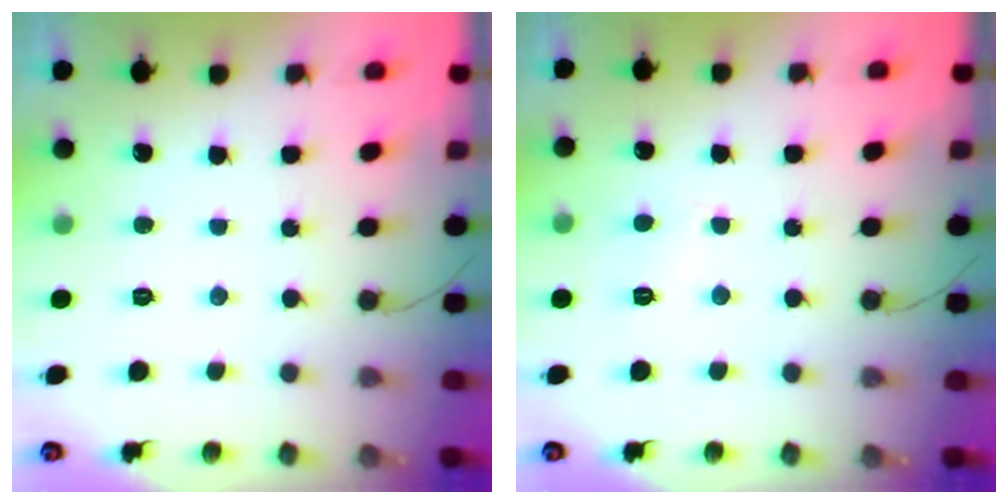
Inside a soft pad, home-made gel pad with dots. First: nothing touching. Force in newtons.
{"total": 3.1, "press": 3.1, "slide": 0.3}